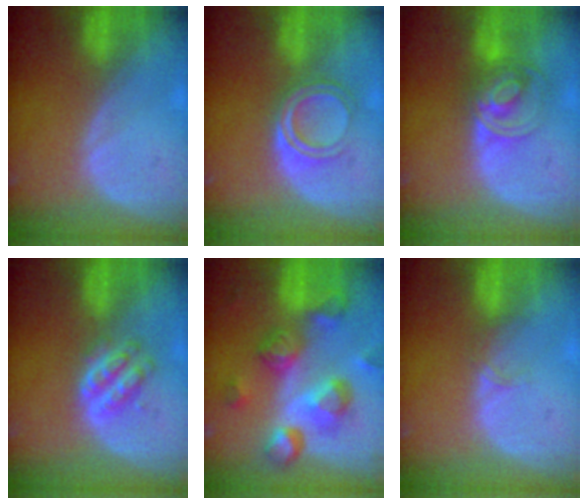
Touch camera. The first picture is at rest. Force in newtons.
{"total": 4.4, "press": 4.4, "slide": 0.4}
{"total": 7.5, "press": 6.2, "slide": 4.2}
{"total": 4.7, "press": 4.4, "slide": 1.7}
{"total": 10.7, "press": 9.6, "slide": 4.8}
{"total": 1.3, "press": 1.2, "slide": 0.2}